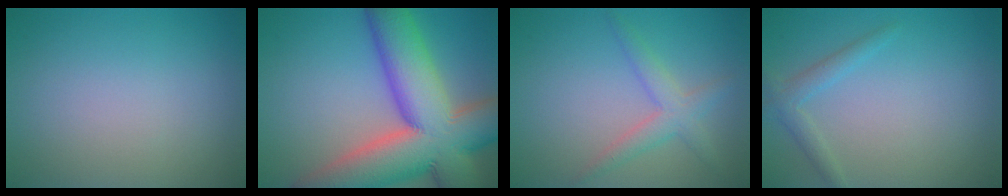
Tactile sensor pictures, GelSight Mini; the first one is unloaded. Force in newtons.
{"total": 16.2, "press": 16.1, "slide": 1.0}
{"total": 2.7, "press": 2.7, "slide": 0.1}
{"total": 1.7, "press": 1.7, "slide": 0.1}